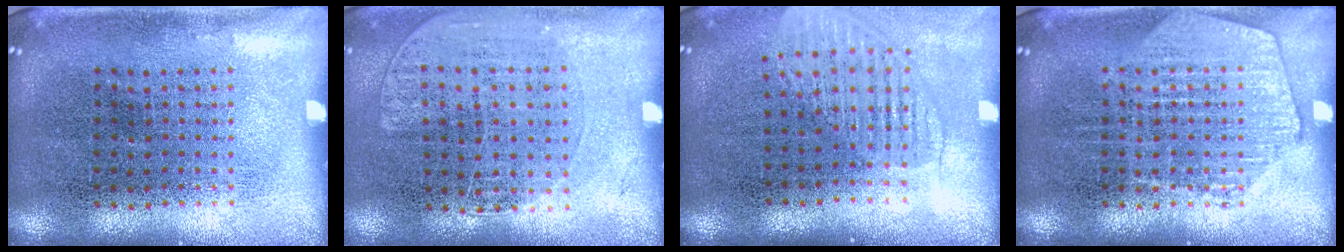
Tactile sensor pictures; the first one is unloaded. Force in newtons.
{"total": 1.1, "press": 0.9, "slide": 0.5}
{"total": 1.6, "press": 1.5, "slide": 0.8}
{"total": 2.0, "press": 2.0, "slide": 0.3}